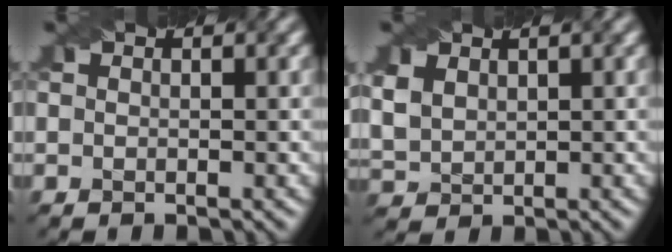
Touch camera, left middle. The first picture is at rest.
{"total": 2.8, "force": [1.4, 2.0, 1.5], "torque": [-0.042, 0.002, 0.034]}